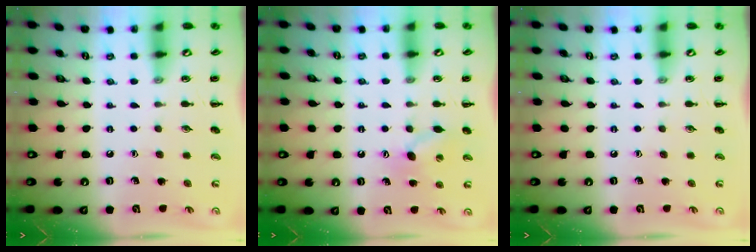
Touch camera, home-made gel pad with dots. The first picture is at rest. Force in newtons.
{"total": 7.7, "press": 7.5, "slide": 1.7}
{"total": 0.0}